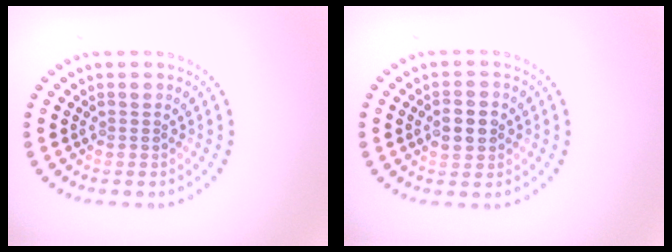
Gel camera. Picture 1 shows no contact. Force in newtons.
{"total": 2.9, "press": 2.9, "slide": 0.0}